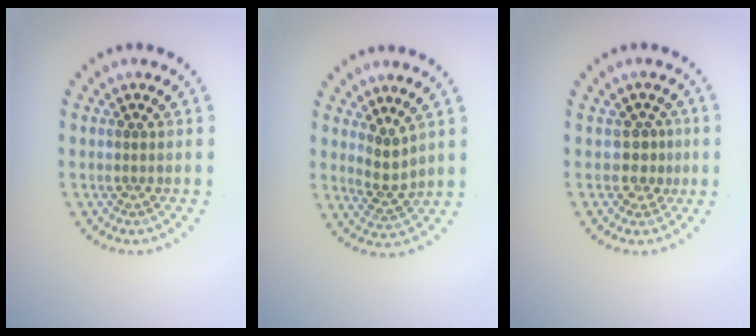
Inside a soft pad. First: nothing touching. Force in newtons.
{"total": 2.2, "press": 1.7, "slide": 1.5}
{"total": 2.1, "press": 1.5, "slide": 1.4}